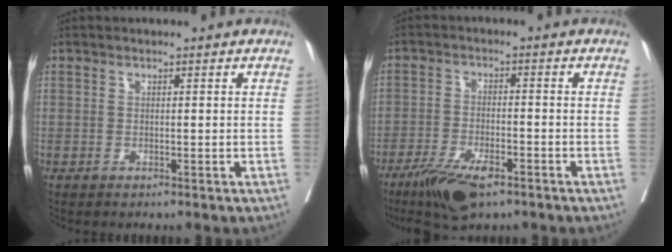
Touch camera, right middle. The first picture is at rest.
{"total": 8.8, "force": [-5.8, 2.5, 6.1], "torque": [-0.111, -0.013, -0.099]}